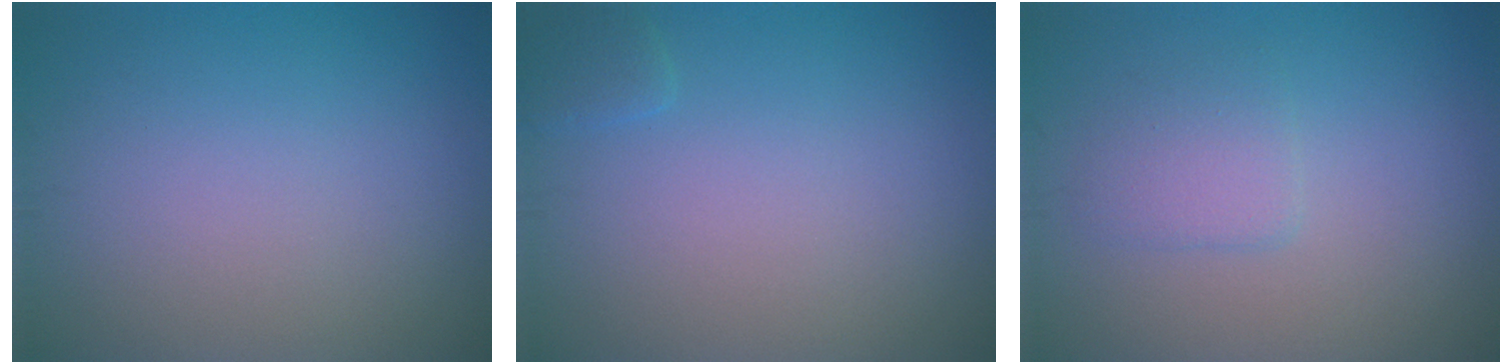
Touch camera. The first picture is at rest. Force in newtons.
{"total": 0.9, "press": 0.9, "slide": 0.1}
{"total": 2.0, "press": 2.0, "slide": 0.2}